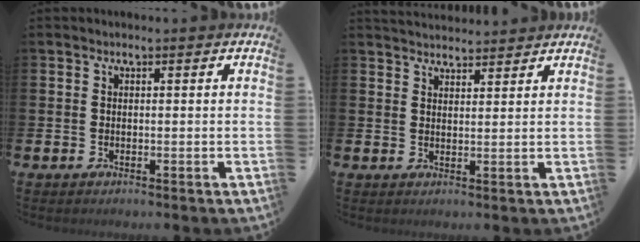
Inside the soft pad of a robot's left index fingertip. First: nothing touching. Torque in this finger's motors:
{"motor_torque": [0.36, -1.16, -0.05, 0.03]}